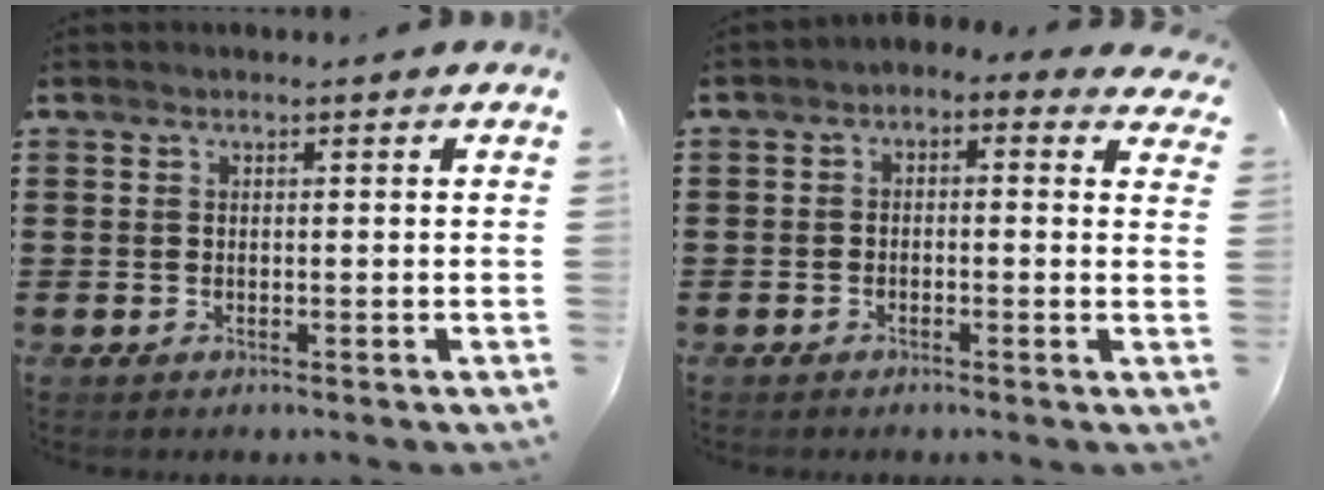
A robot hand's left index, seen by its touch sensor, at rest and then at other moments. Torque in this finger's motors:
{"motor_torque": [2.14, 0.00, 0.05, -0.21]}